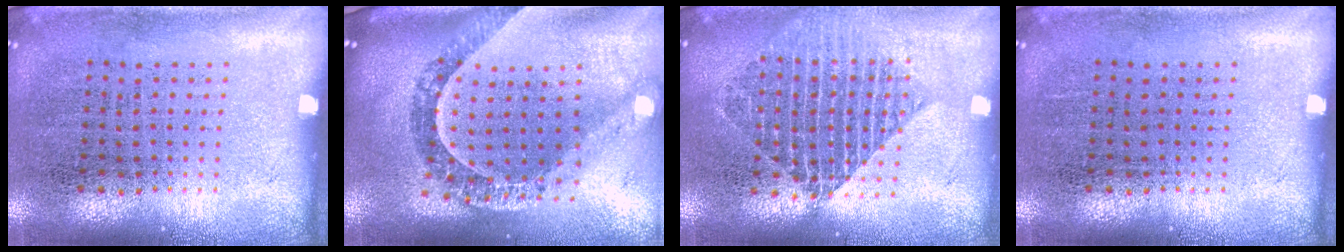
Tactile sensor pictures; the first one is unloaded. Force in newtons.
{"total": 1.8, "press": 1.6, "slide": 0.8}
{"total": 1.8, "press": 1.6, "slide": 1.0}
{"total": 0.0}